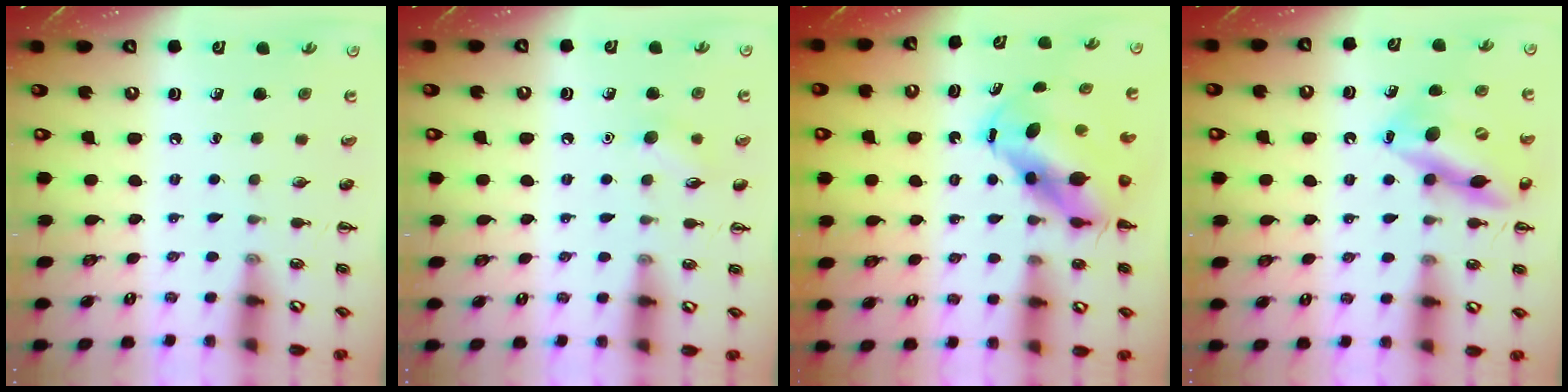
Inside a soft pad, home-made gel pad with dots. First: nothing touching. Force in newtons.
{"total": 6.4, "press": 6.2, "slide": 1.8}
{"total": 7.6, "press": 7.3, "slide": 2.2}
{"total": 15.7, "press": 15.2, "slide": 3.6}